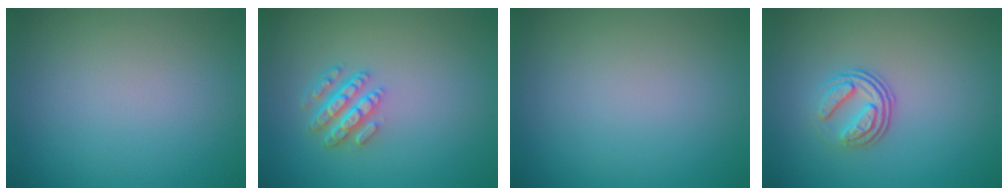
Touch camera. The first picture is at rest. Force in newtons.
{"total": 4.2, "press": 3.1, "slide": 2.9}
{"total": 0.0}
{"total": 3.3, "press": 2.3, "slide": 2.4}